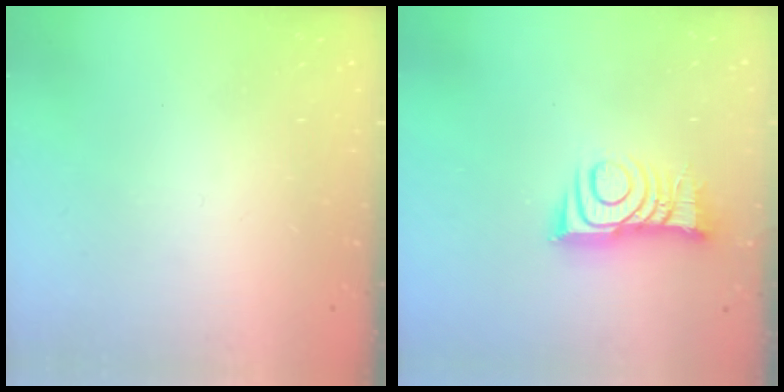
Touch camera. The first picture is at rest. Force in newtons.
{"total": 10.3, "press": 10.3, "slide": 0.4}